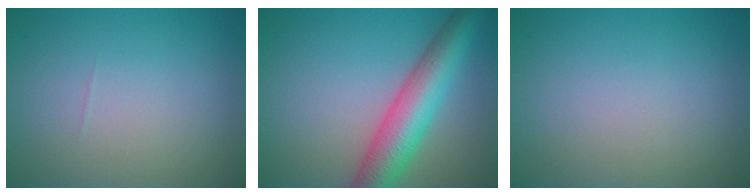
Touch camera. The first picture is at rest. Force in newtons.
{"total": 7.7, "press": 7.7, "slide": 0.2}
{"total": 0.0}